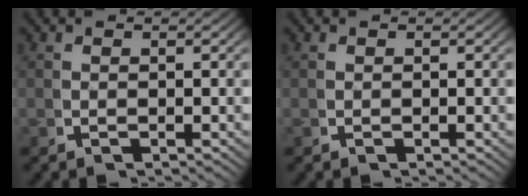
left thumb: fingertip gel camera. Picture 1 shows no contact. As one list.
[{"total": 0.0}]